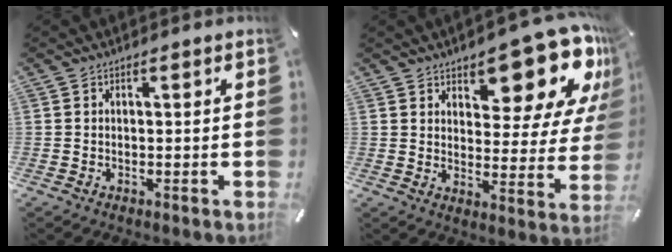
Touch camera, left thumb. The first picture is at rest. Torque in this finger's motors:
{"motor_torque": [1.23, -0.14, 1.49, -1.09, 0.12]}